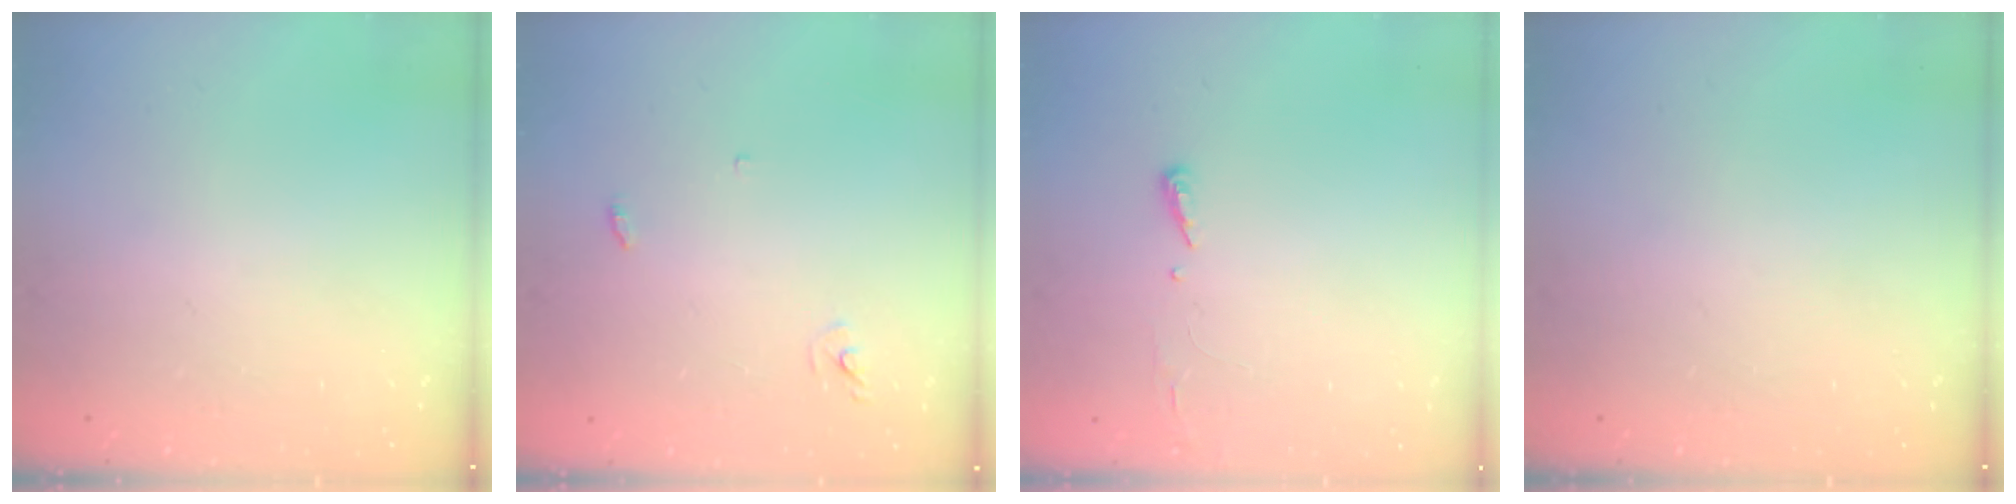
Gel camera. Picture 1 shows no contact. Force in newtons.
{"total": 2.9, "press": 2.9, "slide": 0.2}
{"total": 2.9, "press": 2.9, "slide": 0.4}
{"total": 0.0}